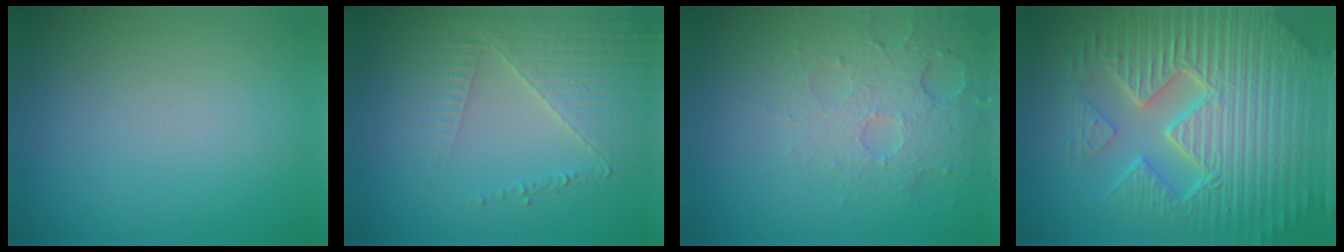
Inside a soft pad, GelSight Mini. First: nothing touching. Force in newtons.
{"total": 3.5, "press": 3.2, "slide": 1.4}
{"total": 4.7, "press": 3.1, "slide": 3.5}
{"total": 9.8, "press": 6.9, "slide": 7.0}